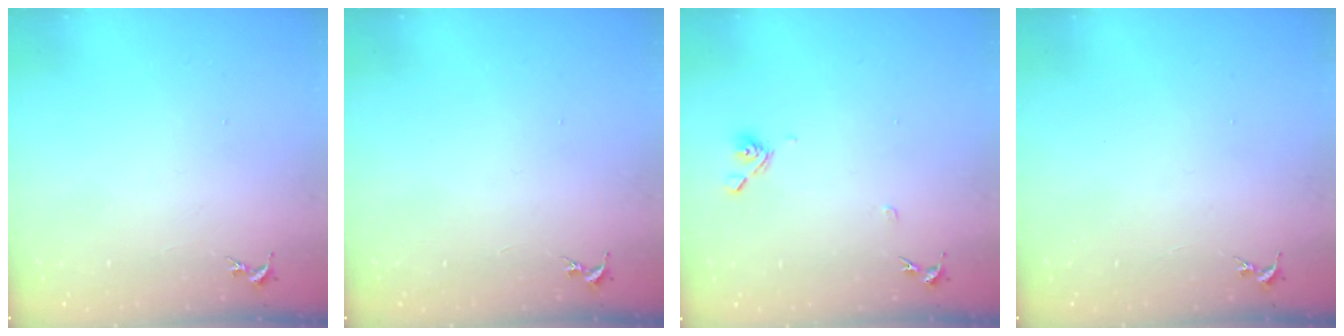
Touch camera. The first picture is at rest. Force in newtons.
{"total": 0.0}
{"total": 7.5, "press": 7.3, "slide": 1.6}
{"total": 0.0}